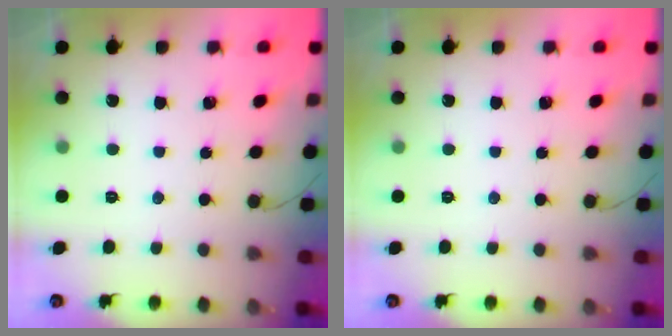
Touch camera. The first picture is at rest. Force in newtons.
{"total": 0.0}